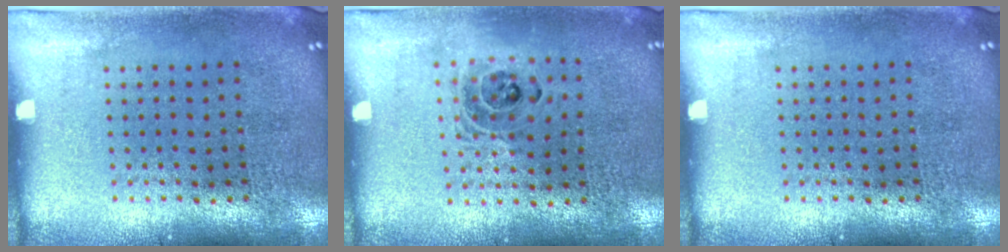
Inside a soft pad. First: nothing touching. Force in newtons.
{"total": 1.3, "press": 1.2, "slide": 0.5}
{"total": 0.0}